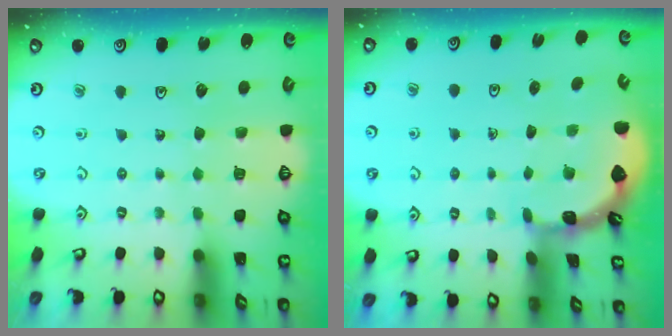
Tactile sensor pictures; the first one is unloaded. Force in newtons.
{"total": 1.6, "press": 1.6, "slide": 0.2}